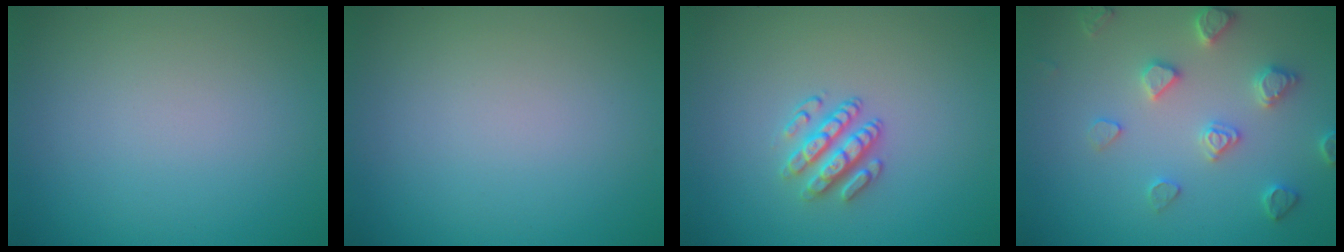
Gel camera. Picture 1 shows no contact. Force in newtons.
{"total": 0.0}
{"total": 2.9, "press": 2.5, "slide": 1.4}
{"total": 3.6, "press": 3.5, "slide": 0.8}